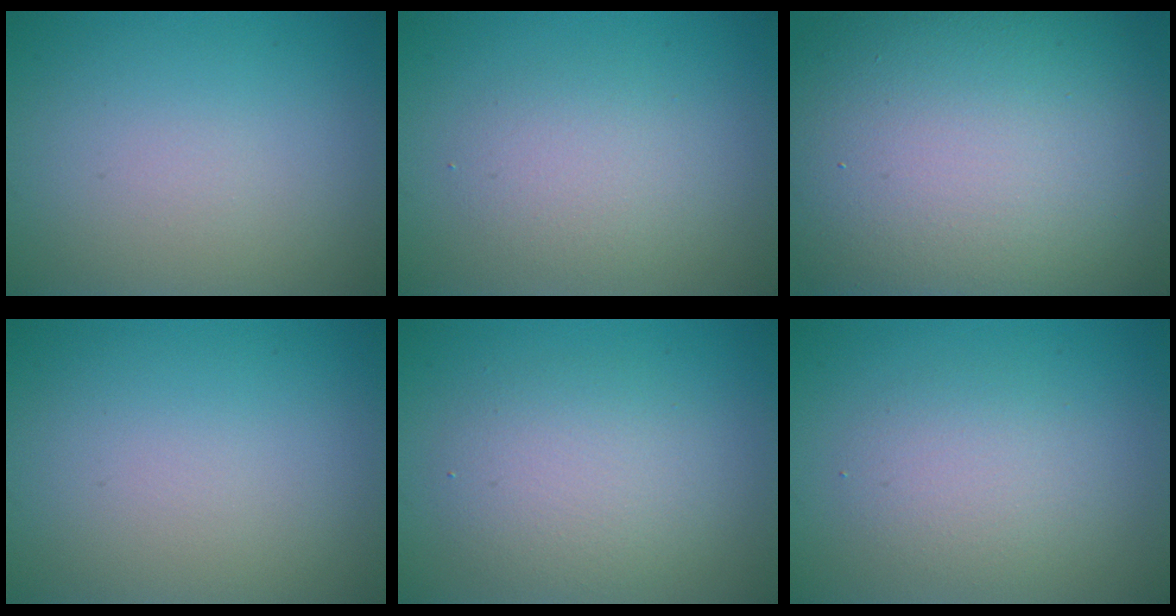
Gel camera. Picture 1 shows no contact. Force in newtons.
{"total": 2.5, "press": 2.5, "slide": 0.2}
{"total": 19.1, "press": 19.1, "slide": 0.9}
{"total": 0.0}
{"total": 3.8, "press": 3.8, "slide": 0.1}
{"total": 2.6, "press": 2.6, "slide": 0.2}